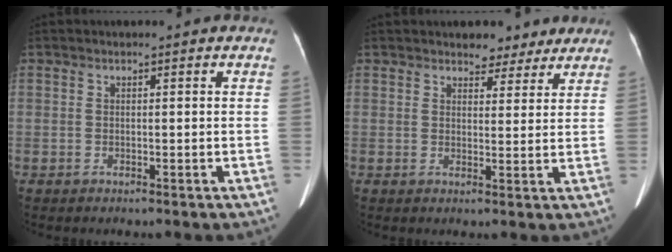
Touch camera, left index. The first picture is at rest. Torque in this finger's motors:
{"motor_torque": [0.96, -1.17, 0.14, 0.02]}